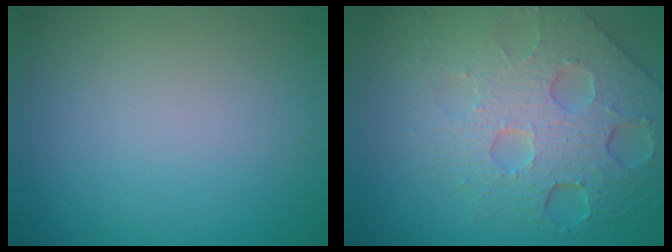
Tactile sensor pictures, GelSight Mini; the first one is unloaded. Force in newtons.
{"total": 7.9, "press": 5.5, "slide": 5.7}